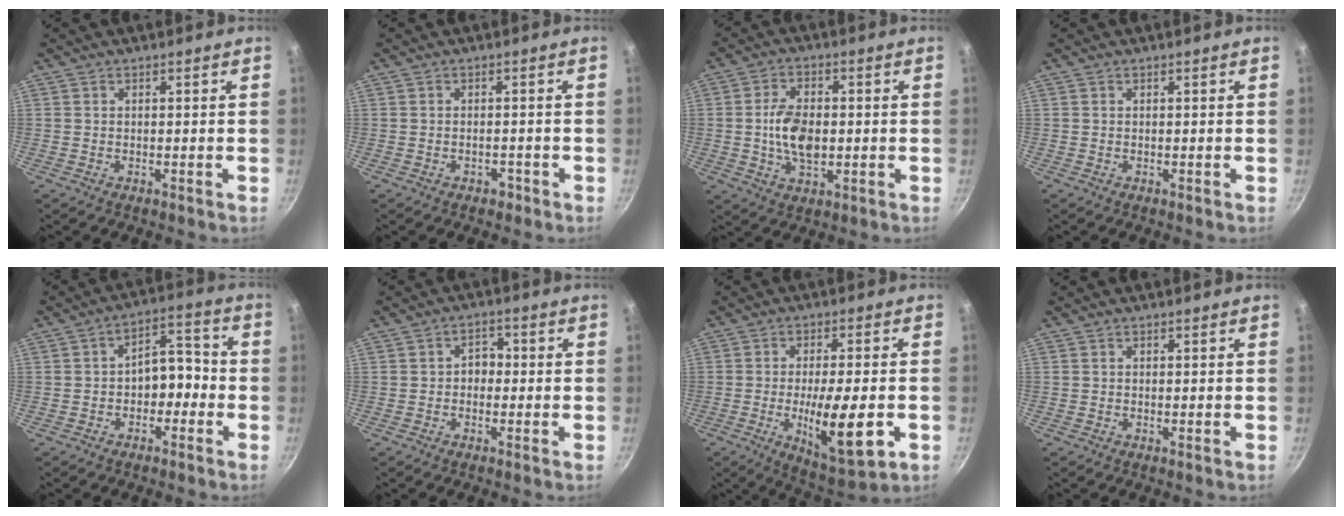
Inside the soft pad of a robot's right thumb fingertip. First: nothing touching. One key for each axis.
{"total": 1.5, "fx": -1.0, "fy": 1.0, "fz": 0.5, "tx": -0.003, "ty": 0.008, "tz": -0.014}
{"total": 8.8, "fx": -0.4, "fy": 5.2, "fz": 7.2, "tx": -0.121, "ty": 0.002, "tz": -0.006}
{"total": 0.0}
{"total": 8.1, "fx": -1.7, "fy": 5.3, "fz": 5.9, "tx": -0.054, "ty": 0.039, "tz": -0.039}
{"total": 3.2, "fx": -0.4, "fy": 2.5, "fz": 2.0, "tx": -0.010, "ty": 0.015, "tz": -0.016}
{"total": 14.3, "fx": -3.6, "fy": 4.5, "fz": 13.1, "tx": -0.204, "ty": -0.012, "tz": -0.049}
{"total": 0.0}